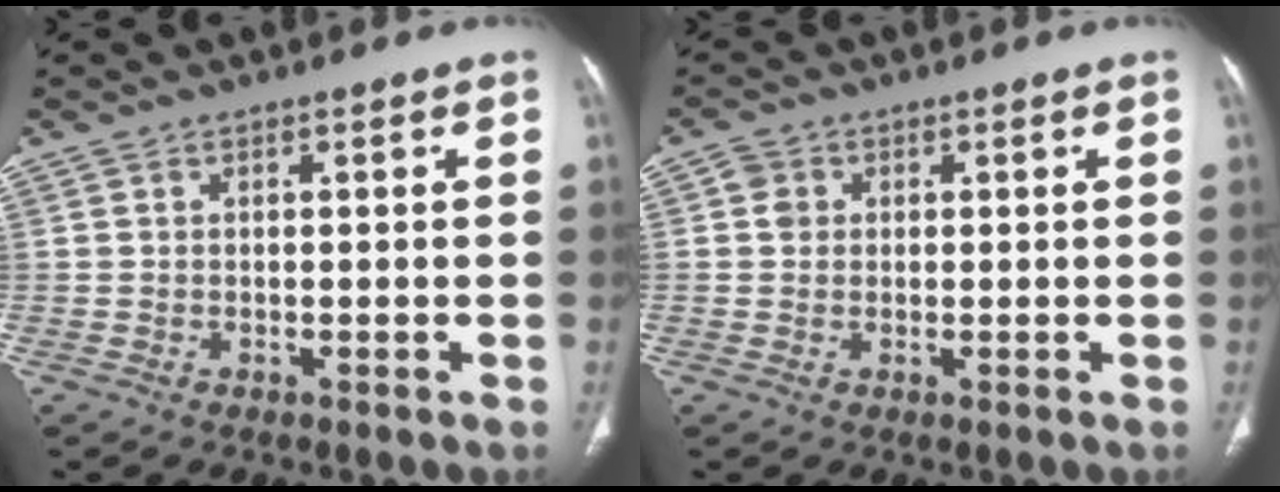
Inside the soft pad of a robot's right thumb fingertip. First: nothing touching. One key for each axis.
{"total": 2.4, "fx": 0.4, "fy": 2.2, "fz": 0.8, "tx": -0.004, "ty": 0.001, "tz": 0.006}